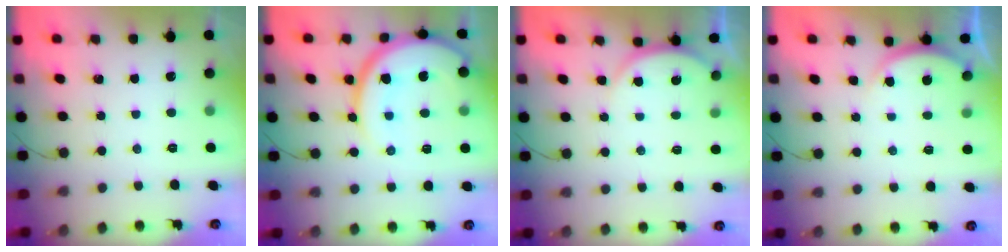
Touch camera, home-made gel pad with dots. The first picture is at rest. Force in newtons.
{"total": 15.7, "press": 15.6, "slide": 1.4}
{"total": 4.8, "press": 4.7, "slide": 0.5}
{"total": 3.3, "press": 3.3, "slide": 0.6}